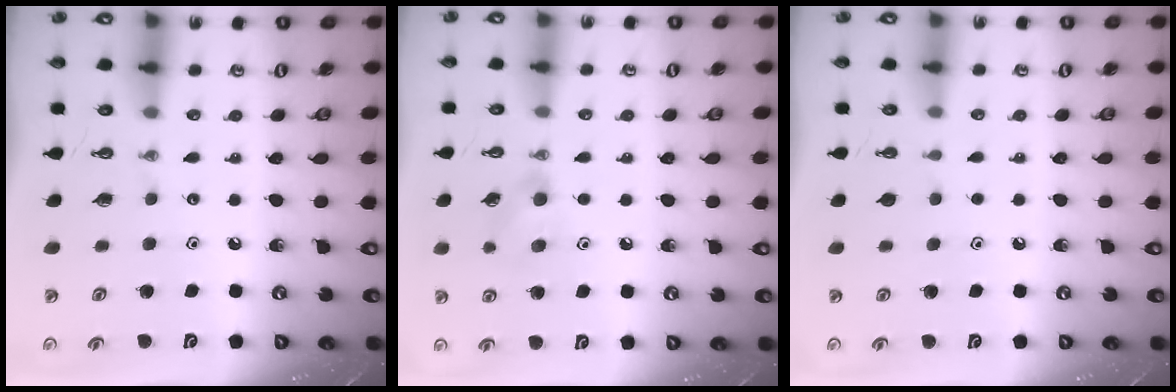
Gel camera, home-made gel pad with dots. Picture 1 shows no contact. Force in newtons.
{"total": 7.5, "press": 7.4, "slide": 1.2}
{"total": 0.5, "press": 0.0, "slide": 0.5}